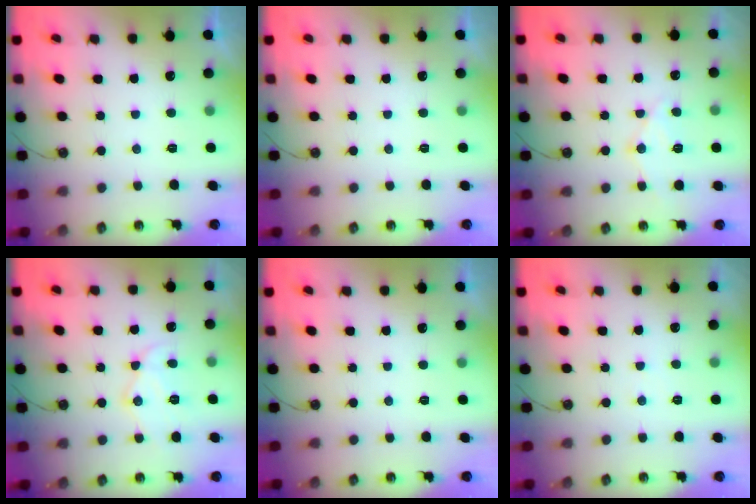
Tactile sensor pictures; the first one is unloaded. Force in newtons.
{"total": 0.0}
{"total": 11.4, "press": 11.4, "slide": 1.0}
{"total": 11.4, "press": 11.3, "slide": 0.9}
{"total": 0.0}
{"total": 2.5, "press": 2.4, "slide": 0.4}